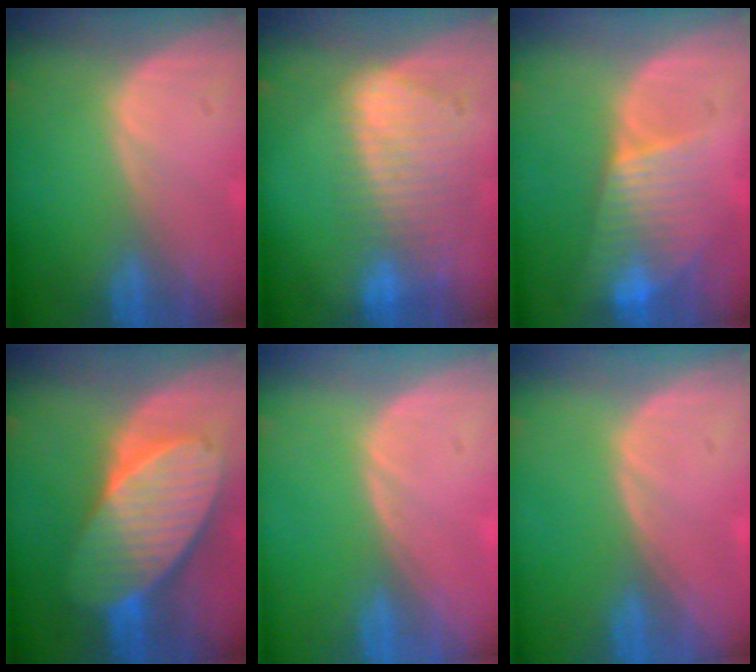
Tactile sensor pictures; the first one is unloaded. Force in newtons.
{"total": 9.1, "press": 8.0, "slide": 4.4}
{"total": 7.7, "press": 6.8, "slide": 3.6}
{"total": 10.6, "press": 10.6, "slide": 0.7}
{"total": 0.0}
{"total": 0.0}